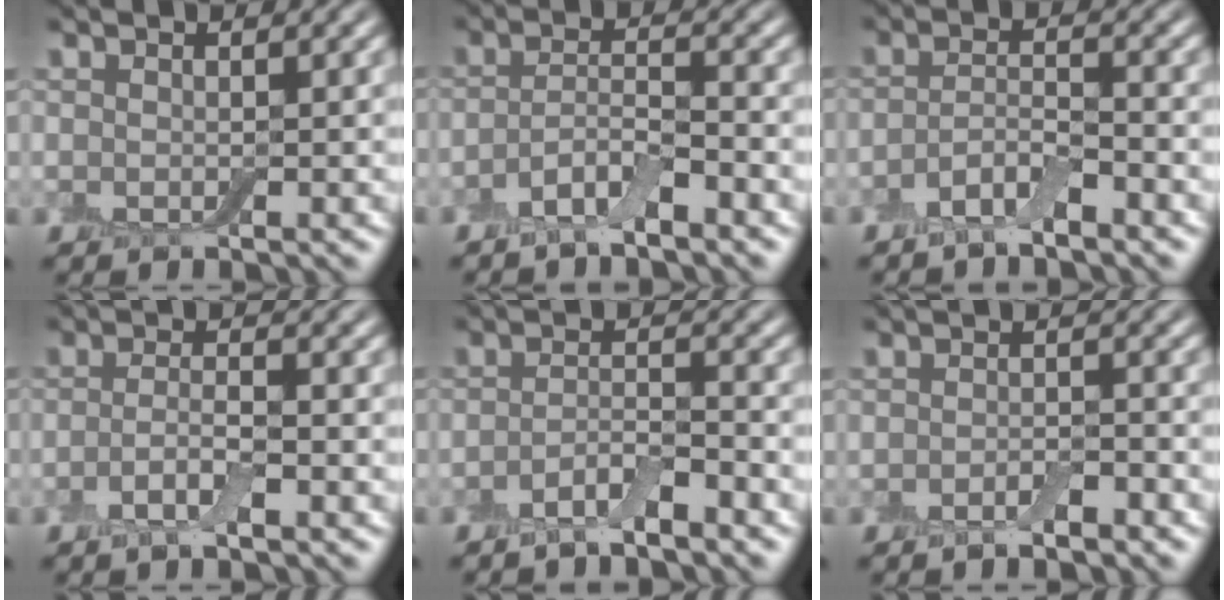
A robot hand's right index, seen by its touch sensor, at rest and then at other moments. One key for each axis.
{"total": 3.1, "fx": -2.0, "fy": 0.8, "fz": 2.3, "tx": -0.045, "ty": 0.004, "tz": -0.047}
{"total": 2.8, "fx": -1.9, "fy": 0.7, "fz": 1.9, "tx": -0.039, "ty": 0.005, "tz": -0.043}
{"total": 2.4, "fx": -1.0, "fy": 0.5, "fz": 2.1, "tx": -0.041, "ty": 0.003, "tz": -0.026}
{"total": 2.7, "fx": -1.9, "fy": 0.5, "fz": 1.8, "tx": -0.033, "ty": 0.005, "tz": -0.042}
{"total": 1.7, "fx": -1.1, "fy": 0.4, "fz": 1.3, "tx": -0.021, "ty": -0.001, "tz": -0.020}